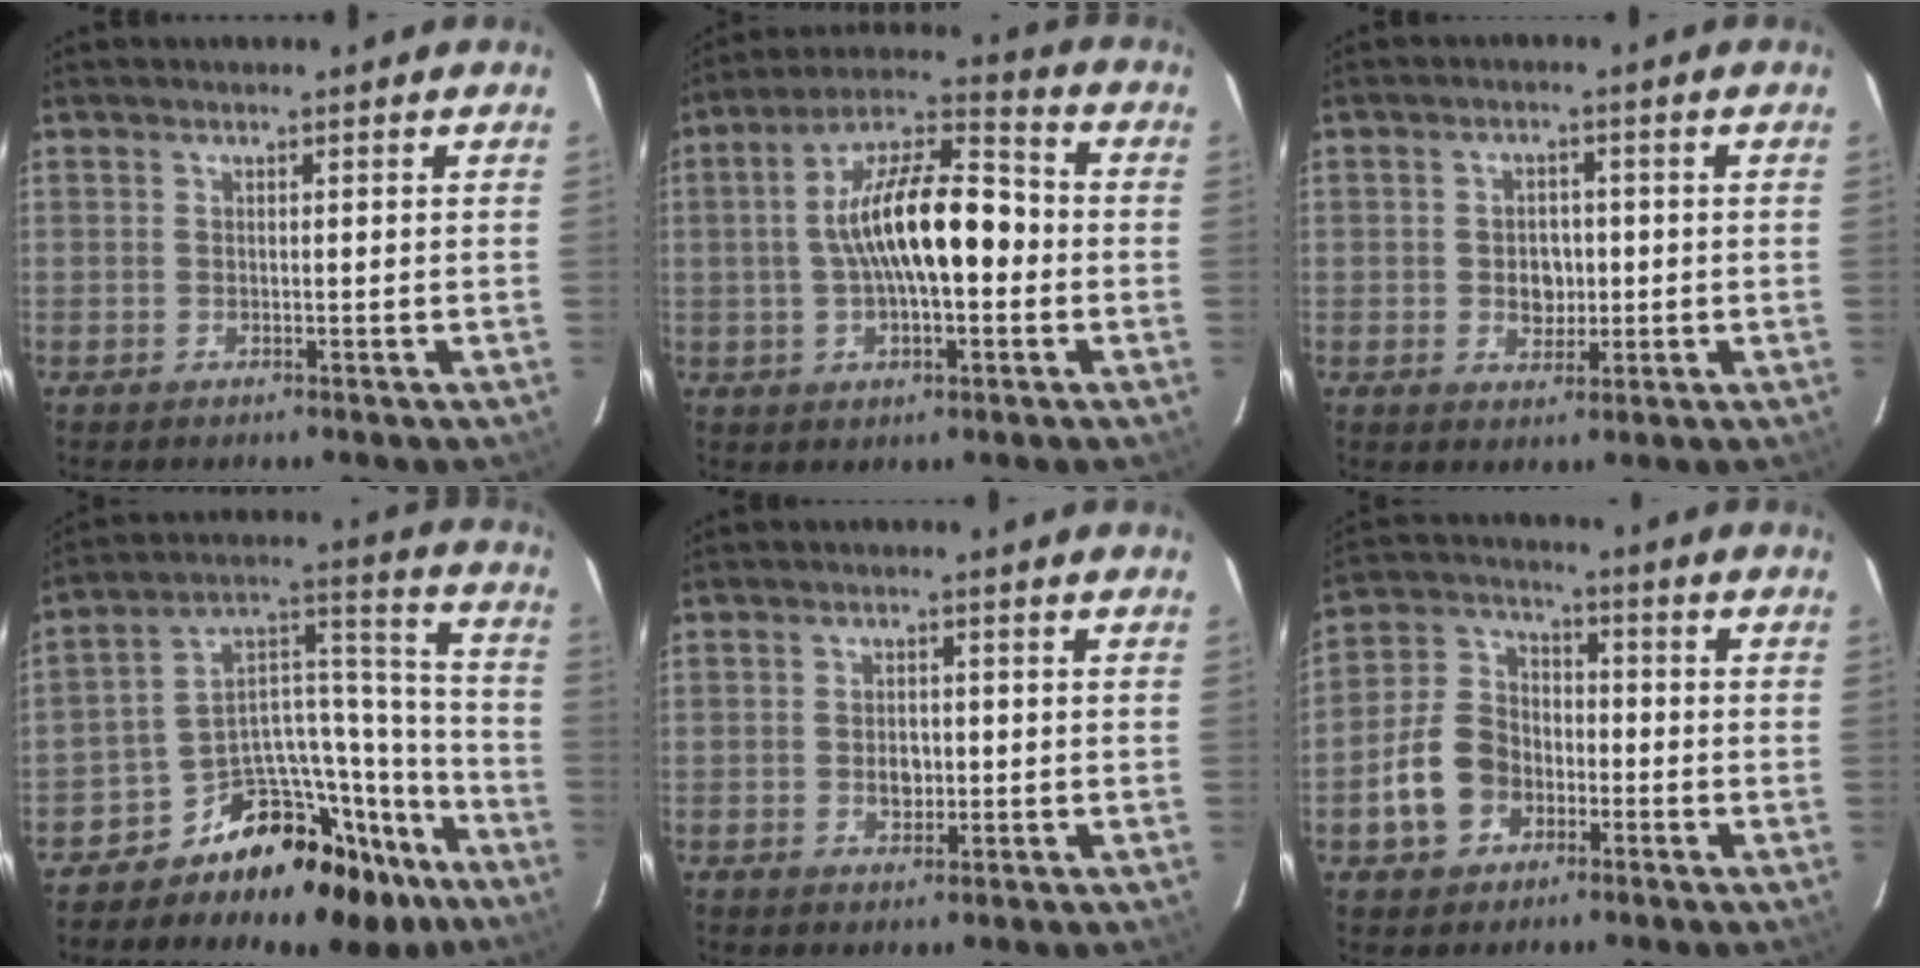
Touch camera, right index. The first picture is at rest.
{"total": 15.5, "force": [-0.9, 5.7, 14.3], "torque": [-0.252, 0.021, -0.021]}
{"total": 4.5, "force": [-0.4, 3.6, 2.6], "torque": [-0.047, 0.006, -0.001]}
{"total": 19.9, "force": [-15.3, 10.2, 7.5], "torque": [-0.091, 0.093, -0.221]}
{"total": 3.4, "force": [-0.6, 2.5, 2.3], "torque": [-0.039, 0.003, -0.007]}
{"total": 10.8, "force": [-4.0, 8.4, 5.5], "torque": [-0.129, 0.030, -0.065]}